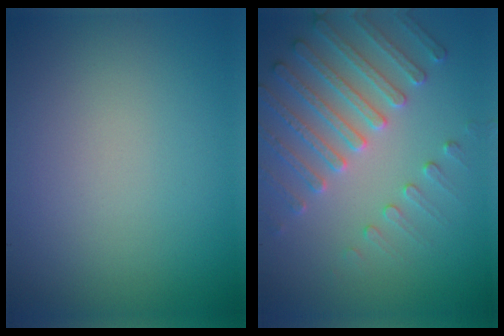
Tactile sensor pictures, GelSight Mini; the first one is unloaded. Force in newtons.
{"total": 4.1, "press": 4.0, "slide": 0.8}